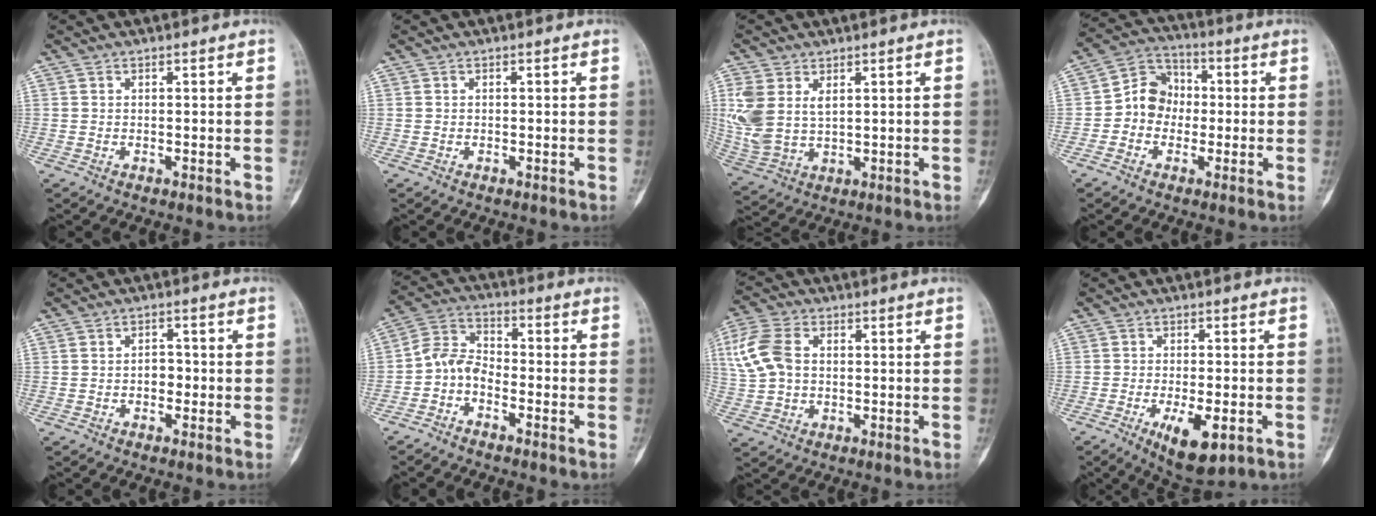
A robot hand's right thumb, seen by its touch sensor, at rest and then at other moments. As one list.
[{"total": 0.0}, {"total": 10.3, "force": [3.0, 6.6, 7.3], "torque": [-0.164, -0.006, 0.074]}, {"total": 8.6, "force": [-1.1, 7.5, 4.1], "torque": [-0.040, 0.032, -0.037]}, {"total": 1.8, "force": [-0.4, 1.4, 1.0], "torque": [-0.004, 0.006, -0.010]}, {"total": 6.0, "force": [-2.7, 3.7, 3.8], "torque": [-0.065, 0.037, -0.069]}, {"total": 10.9, "force": [1.8, 7.6, 7.6], "torque": [-0.167, 0.012, 0.036]}, {"total": 9.0, "force": [-3.6, 3.5, 7.5], "torque": [-0.116, -0.005, -0.048]}]